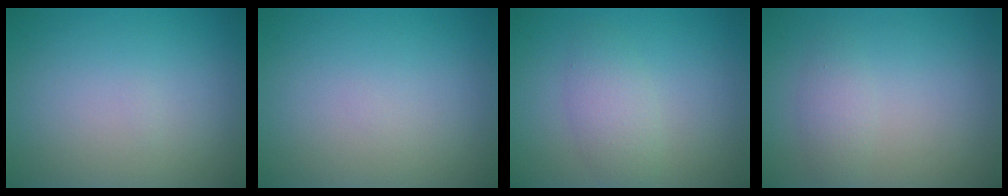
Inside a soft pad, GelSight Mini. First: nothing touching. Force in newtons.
{"total": 0.0}
{"total": 2.5, "press": 2.5, "slide": 0.1}
{"total": 1.6, "press": 1.6, "slide": 0.0}